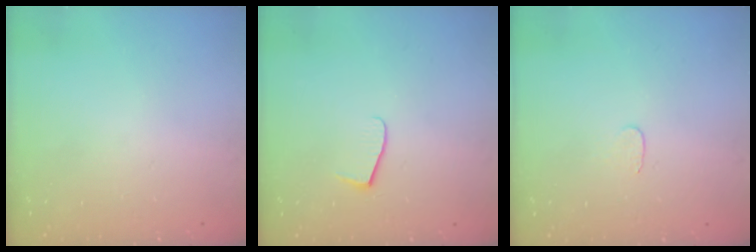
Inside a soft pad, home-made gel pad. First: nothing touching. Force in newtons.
{"total": 6.2, "press": 6.2, "slide": 0.4}
{"total": 3.0, "press": 3.0, "slide": 0.3}